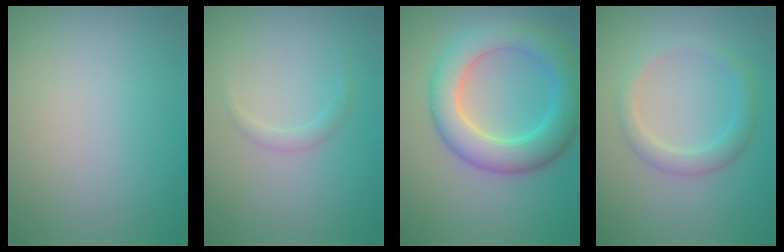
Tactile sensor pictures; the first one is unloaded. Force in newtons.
{"total": 1.0, "press": 1.0, "slide": 0.1}
{"total": 6.7, "press": 6.7, "slide": 0.3}
{"total": 2.3, "press": 2.3, "slide": 0.1}